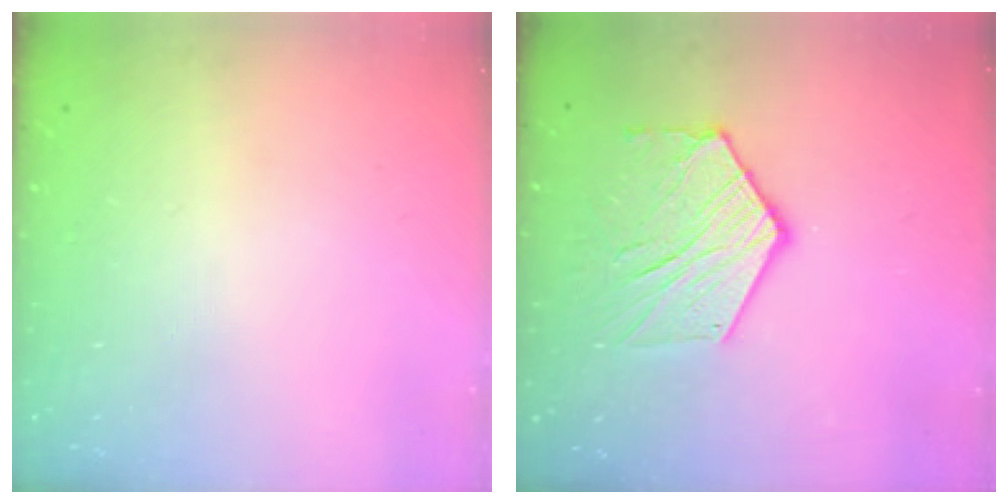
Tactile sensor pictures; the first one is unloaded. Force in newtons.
{"total": 12.2, "press": 12.1, "slide": 1.1}